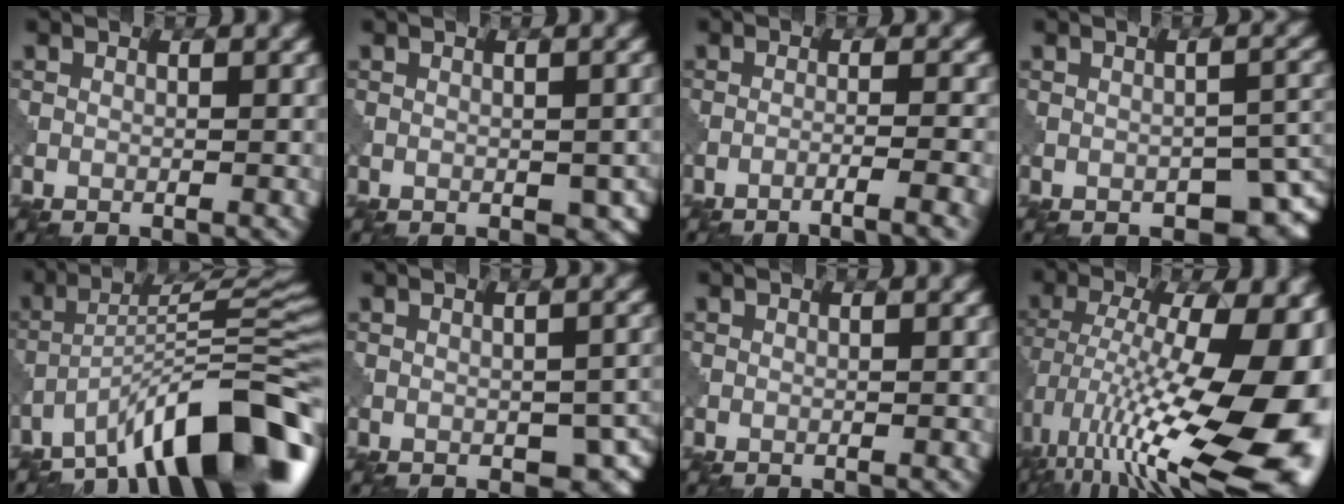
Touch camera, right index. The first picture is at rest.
{"total": 2.5, "force": [-0.4, 1.6, 1.8], "torque": [-0.025, -0.010, 0.003]}
{"total": 4.1, "force": [-2.8, 0.6, 2.9], "torque": [-0.037, 0.015, -0.055]}
{"total": 4.0, "force": [-1.9, 2.3, 2.7], "torque": [-0.024, -0.004, -0.017]}
{"total": 12.4, "force": [-8.3, 2.6, 8.9], "torque": [-0.121, 0.025, -0.142]}
{"total": 4.7, "force": [-1.2, 2.9, 3.5], "torque": [-0.044, -0.017, -0.004]}
{"total": 0.0}
{"total": 18.0, "force": [-3.6, 6.4, 16.4], "torque": [-0.269, 0.008, -0.067]}